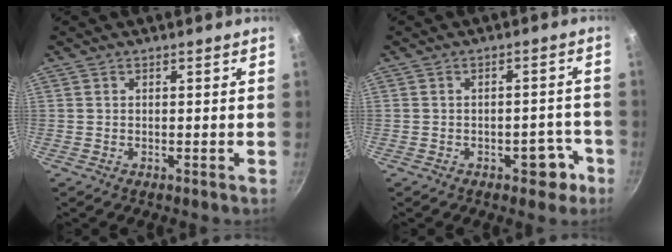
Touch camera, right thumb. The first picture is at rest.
{"total": 5.0, "force": [-2.7, 2.9, 3.0], "torque": [-0.015, 0.028, -0.022]}